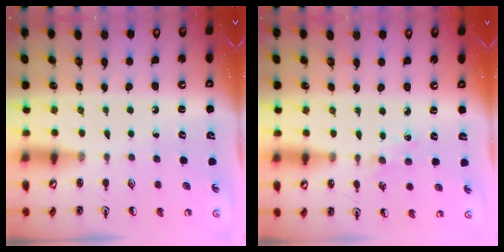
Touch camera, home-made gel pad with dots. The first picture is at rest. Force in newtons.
{"total": 2.8, "press": 2.7, "slide": 0.5}